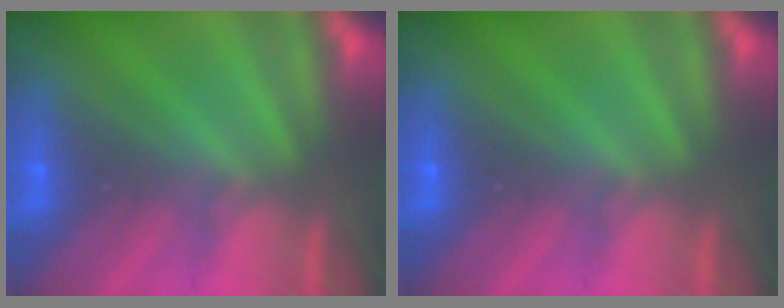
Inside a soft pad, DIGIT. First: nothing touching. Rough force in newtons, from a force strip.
{"total": 0.0}